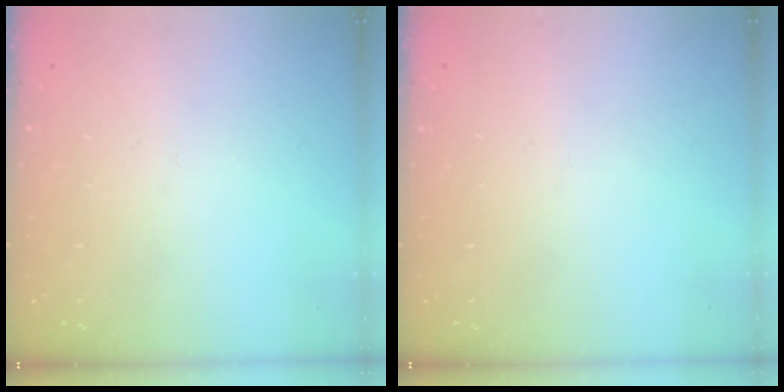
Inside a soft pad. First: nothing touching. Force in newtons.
{"total": 0.0}